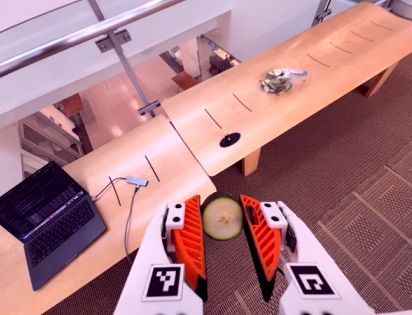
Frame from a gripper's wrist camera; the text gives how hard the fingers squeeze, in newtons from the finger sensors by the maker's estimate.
{"total": 8.7, "left": 8.5, "right": 8.9}